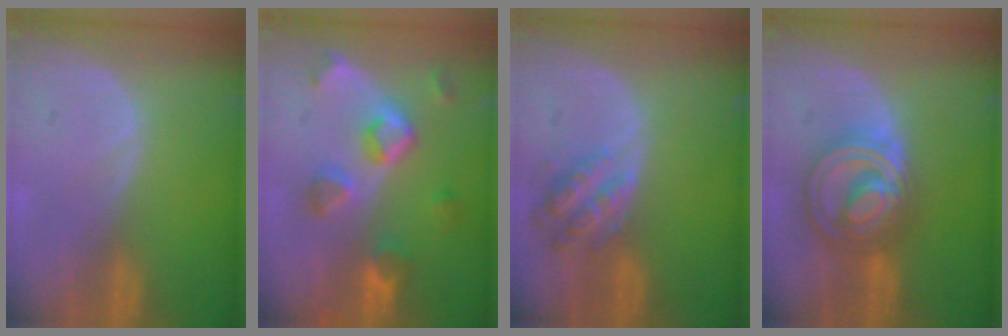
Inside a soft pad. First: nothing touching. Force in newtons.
{"total": 7.6, "press": 7.2, "slide": 2.5}
{"total": 6.0, "press": 5.5, "slide": 2.4}
{"total": 8.8, "press": 8.8, "slide": 0.7}